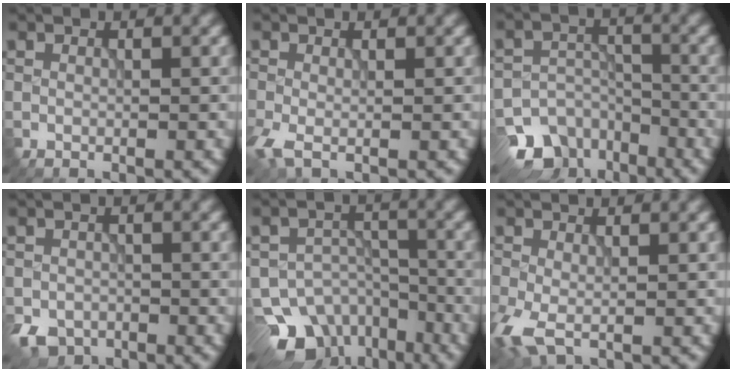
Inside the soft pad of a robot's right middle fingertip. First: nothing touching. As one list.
[{"total": 2.3, "force": [-1.0, 0.9, 1.8], "torque": [-0.051, -0.010, -0.021]}, {"total": 8.3, "force": [-5.8, 5.5, 2.2], "torque": [-0.020, -0.010, -0.091]}, {"total": 3.7, "force": [-2.2, 2.6, 1.4], "torque": [-0.025, -0.012, -0.043]}, {"total": 9.5, "force": [-6.4, 6.4, 2.9], "torque": [-0.032, -0.009, -0.092]}, {"total": 3.8, "force": [-1.3, 1.9, 3.0], "torque": [-0.086, -0.011, -0.028]}]